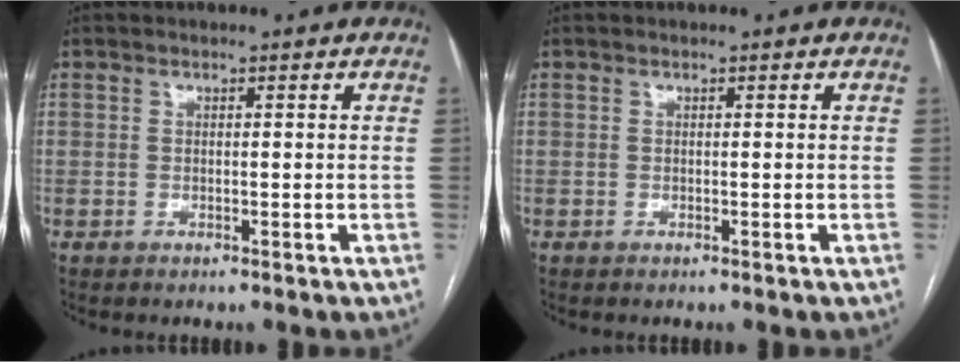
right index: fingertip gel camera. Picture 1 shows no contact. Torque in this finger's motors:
{"motor_torque": [0.00, 0.00, 0.00, 0.00]}